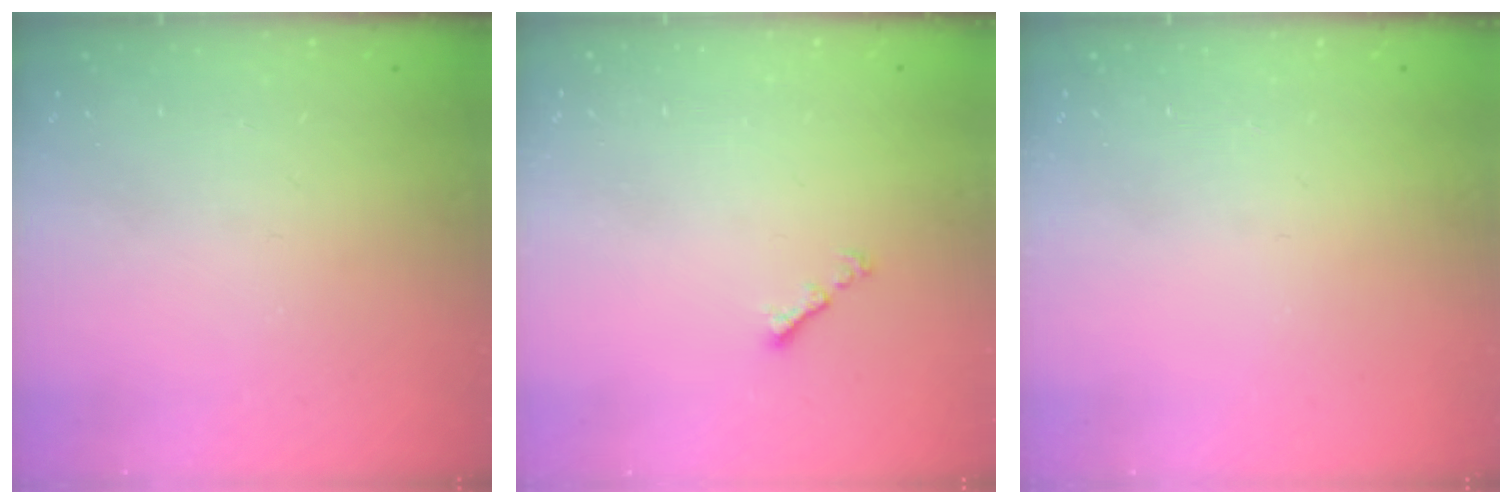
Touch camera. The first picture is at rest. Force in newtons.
{"total": 1.3, "press": 1.2, "slide": 0.5}
{"total": 0.0}